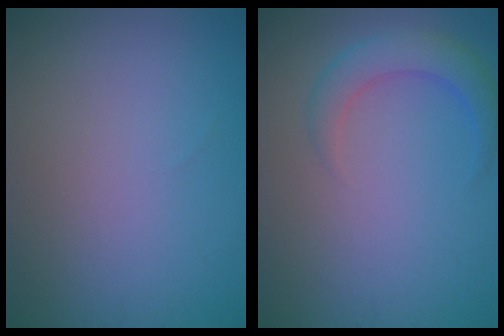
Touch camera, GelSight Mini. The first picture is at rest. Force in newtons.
{"total": 2.9, "press": 2.9, "slide": 0.2}